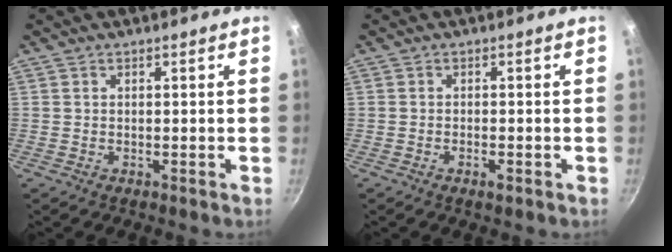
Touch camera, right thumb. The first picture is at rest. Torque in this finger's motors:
{"motor_torque": [-0.32, 0.04, -0.19, 0.03, 0.04]}